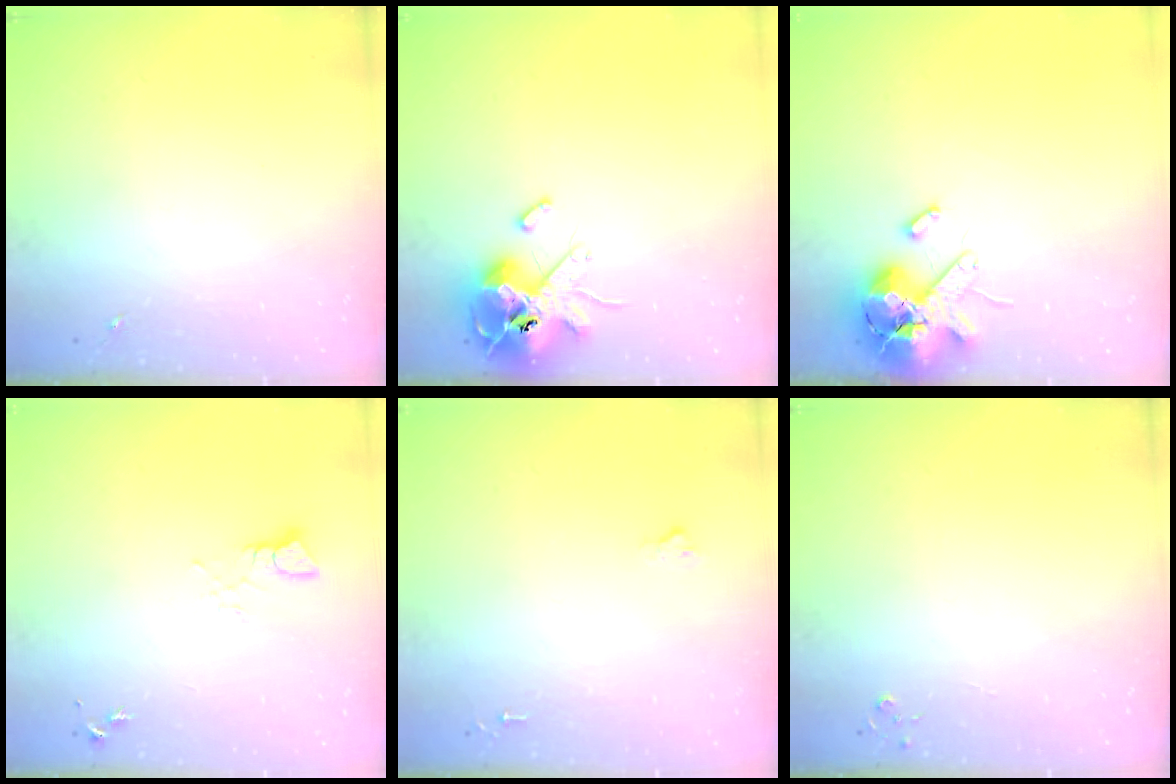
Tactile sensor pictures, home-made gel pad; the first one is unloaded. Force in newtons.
{"total": 13.9, "press": 13.7, "slide": 2.3}
{"total": 13.2, "press": 13.0, "slide": 2.2}
{"total": 3.2, "press": 3.1, "slide": 0.4}
{"total": 1.6, "press": 1.6, "slide": 0.2}
{"total": 2.7, "press": 2.7, "slide": 0.3}